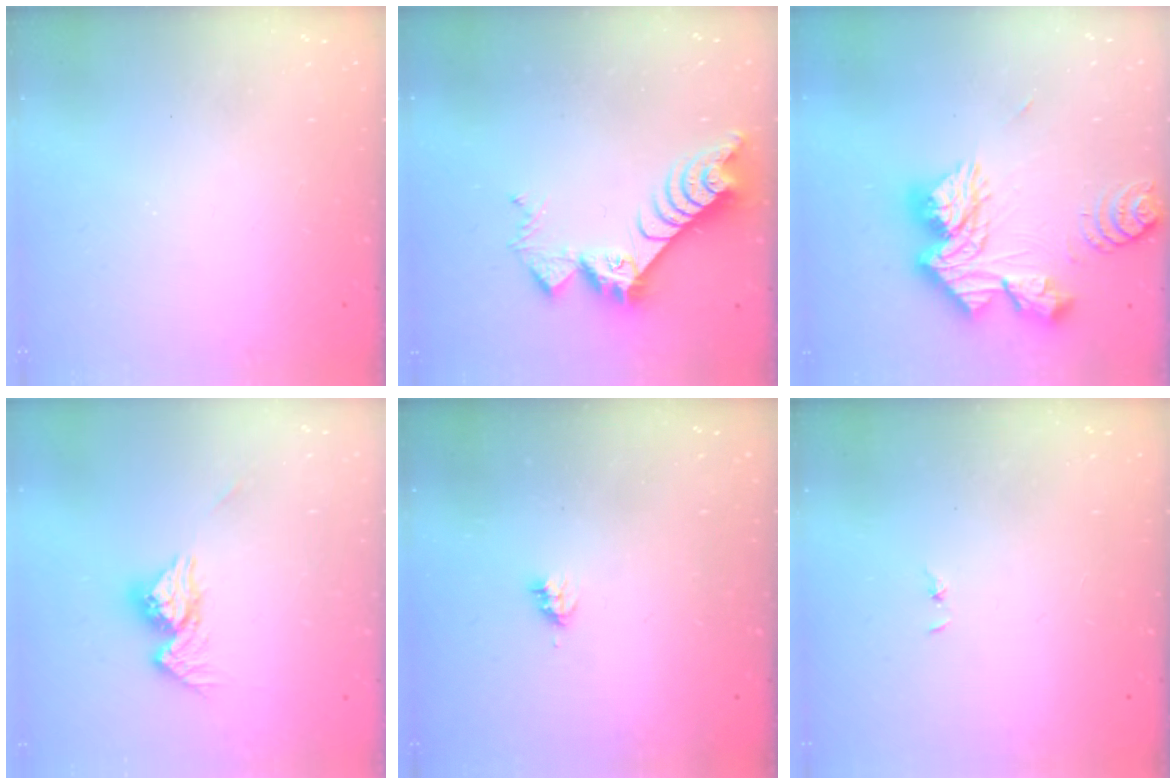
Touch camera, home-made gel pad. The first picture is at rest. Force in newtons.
{"total": 9.8, "press": 9.7, "slide": 0.9}
{"total": 19.9, "press": 19.8, "slide": 1.7}
{"total": 10.7, "press": 10.6, "slide": 0.9}
{"total": 3.5, "press": 3.4, "slide": 0.5}
{"total": 0.7, "press": 0.7, "slide": 0.1}